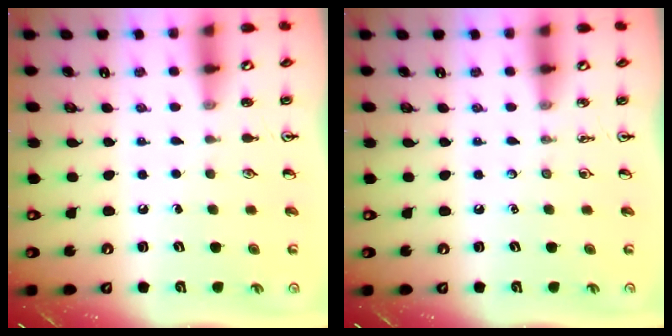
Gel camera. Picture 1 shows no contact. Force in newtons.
{"total": 0.0}